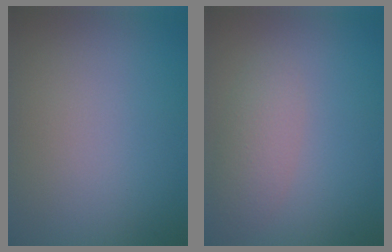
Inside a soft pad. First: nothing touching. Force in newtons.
{"total": 2.5, "press": 2.5, "slide": 0.2}